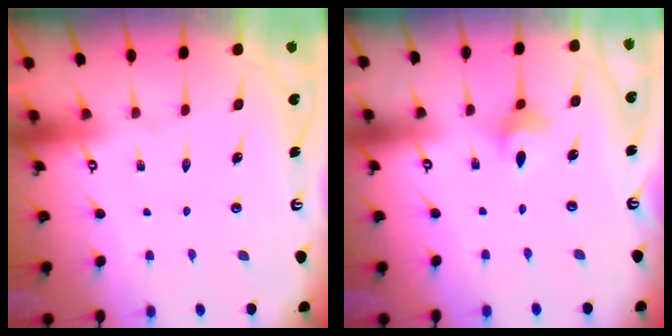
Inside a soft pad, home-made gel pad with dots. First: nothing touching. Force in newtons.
{"total": 3.6, "press": 3.5, "slide": 0.6}